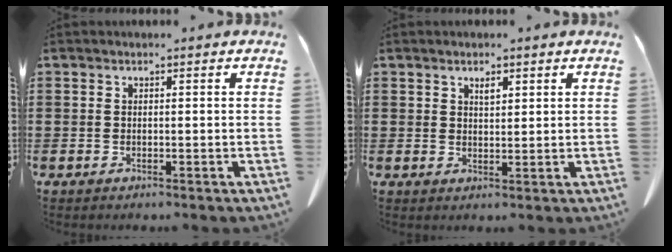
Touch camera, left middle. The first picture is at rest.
{"total": 1.7, "force": [1.2, 0.6, 1.0], "torque": [-0.021, 0.000, 0.023]}